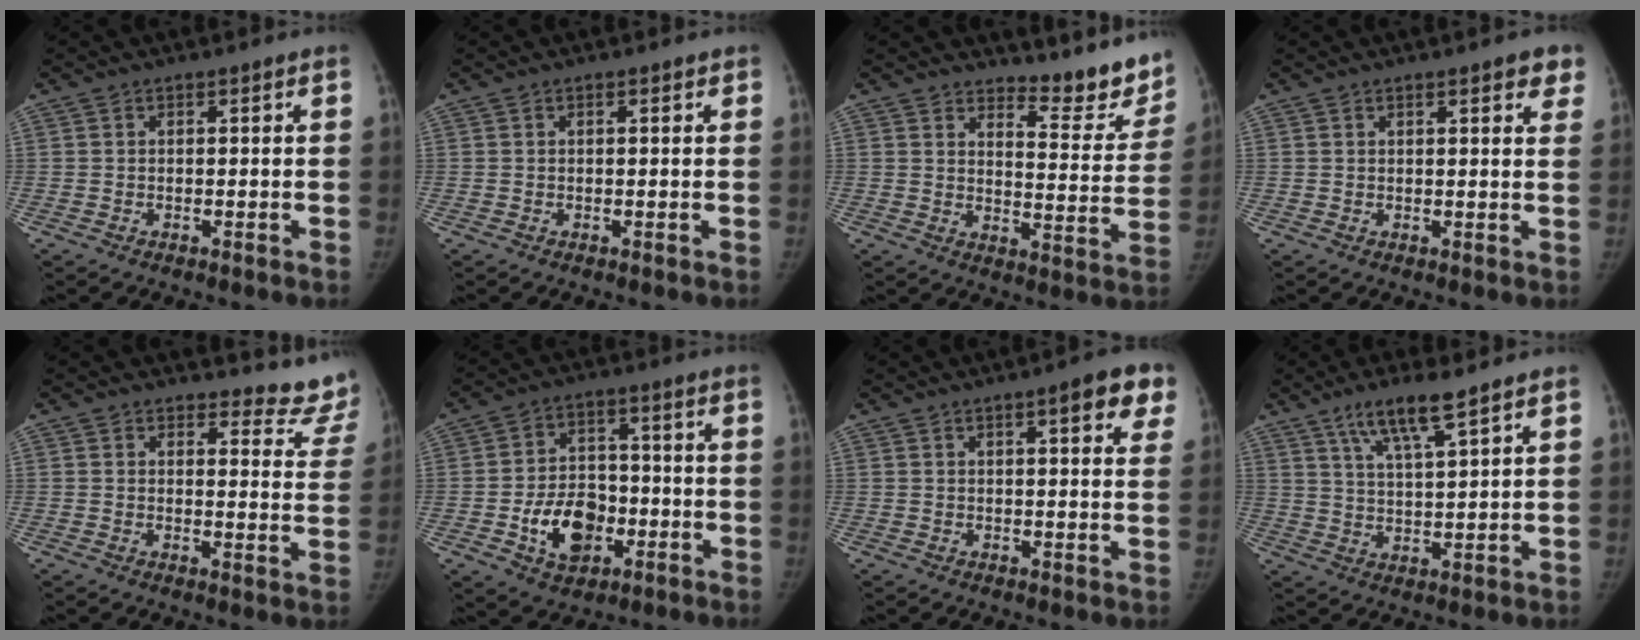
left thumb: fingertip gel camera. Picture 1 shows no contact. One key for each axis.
{"total": 0.5, "fx": 0.2, "fy": 0.2, "fz": 0.4, "tx": -0.007, "ty": 0.001, "tz": 0.002}
{"total": 12.1, "fx": 11.2, "fy": 3.4, "fz": 3.1, "tx": 0.000, "ty": -0.120, "tz": 0.131}
{"total": 5.0, "fx": 3.3, "fy": 1.4, "fz": 3.5, "tx": -0.013, "ty": -0.007, "tz": 0.033}
{"total": 10.8, "fx": 10.4, "fy": 2.6, "fz": -0.3, "tx": 0.054, "ty": -0.109, "tz": 0.087}
{"total": 11.7, "fx": -3.8, "fy": 8.4, "fz": 7.3, "tx": -0.085, "ty": 0.019, "tz": -0.061}
{"total": 8.4, "fx": 4.3, "fy": 2.2, "fz": 6.8, "tx": -0.054, "ty": -0.011, "tz": 0.047}
{"total": 8.2, "fx": 5.5, "fy": 1.1, "fz": 6.1, "tx": -0.112, "ty": -0.027, "tz": 0.107}